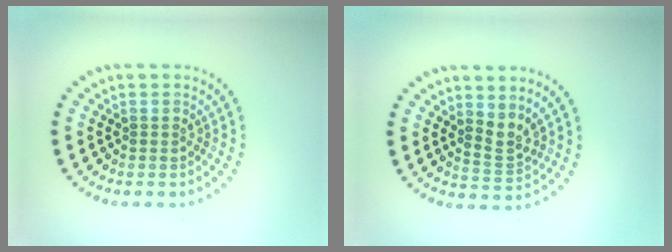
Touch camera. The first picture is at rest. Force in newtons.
{"total": 2.1, "press": 1.4, "slide": 1.6}